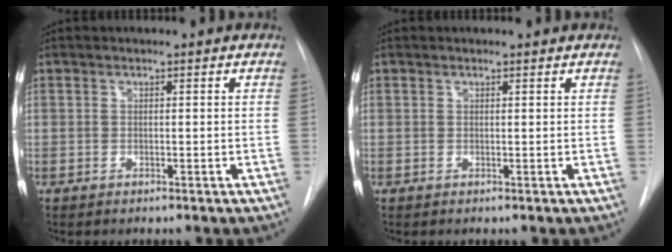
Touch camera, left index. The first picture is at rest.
{"total": 1.0, "force": [-0.9, -0.2, -0.3], "torque": [0.000, 0.000, -0.018]}